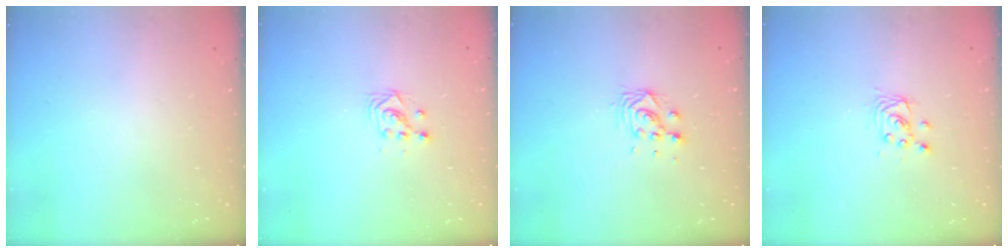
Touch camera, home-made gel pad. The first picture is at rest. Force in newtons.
{"total": 3.0, "press": 3.0, "slide": 0.2}
{"total": 6.2, "press": 6.2, "slide": 0.2}
{"total": 2.8, "press": 2.8, "slide": 0.2}